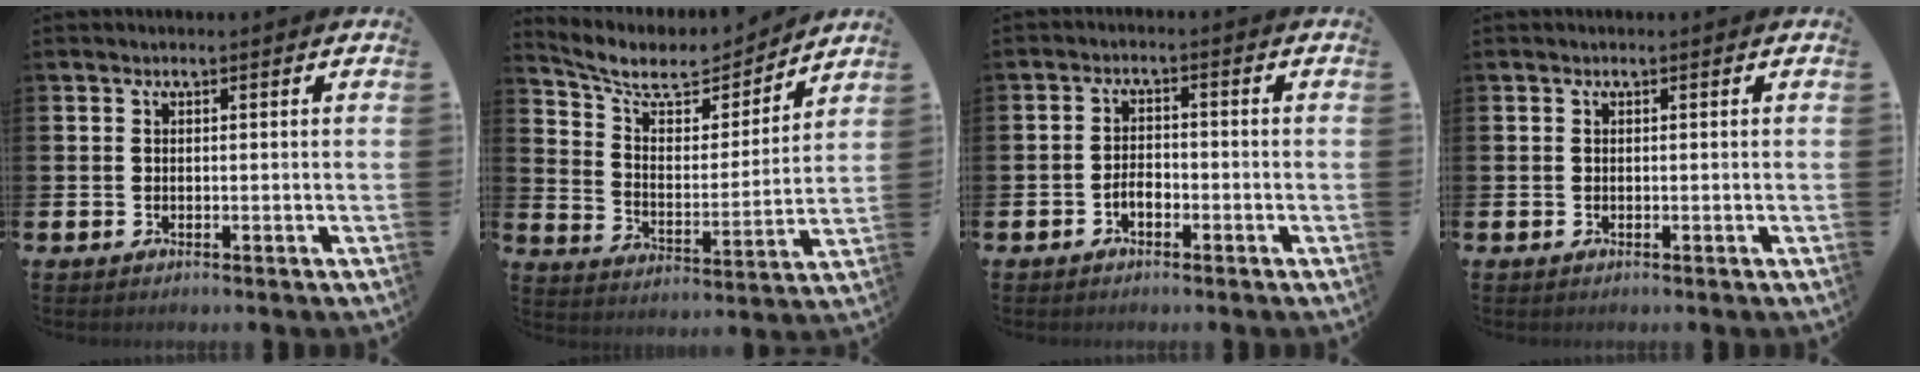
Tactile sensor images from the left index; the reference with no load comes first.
{"total": 8.4, "force": [7.3, 3.3, 2.7], "torque": [-0.085, -0.052, 0.122]}
{"total": 2.1, "force": [-1.1, 1.2, 1.3], "torque": [-0.021, 0.004, -0.025]}
{"total": 0.0}